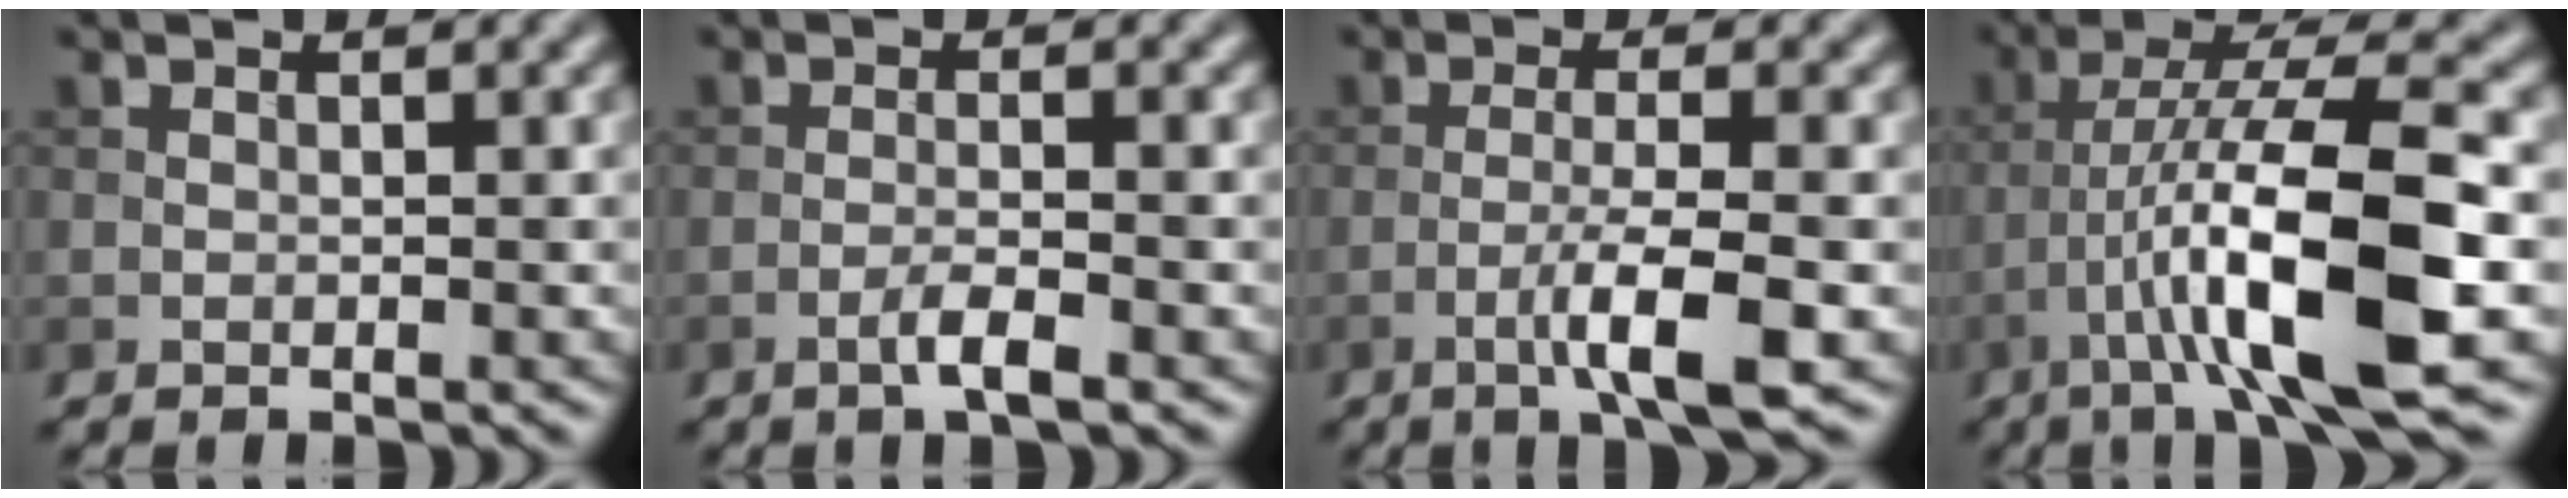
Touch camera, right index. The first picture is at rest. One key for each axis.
{"total": 2.4, "fx": -1.2, "fy": 0.3, "fz": 2.0, "tx": -0.035, "ty": 0.007, "tz": -0.028}
{"total": 4.8, "fx": -1.9, "fy": 0.5, "fz": 4.4, "tx": -0.075, "ty": 0.006, "tz": -0.039}
{"total": 11.3, "fx": -3.5, "fy": 2.1, "fz": 10.5, "tx": -0.182, "ty": 0.019, "tz": -0.062}